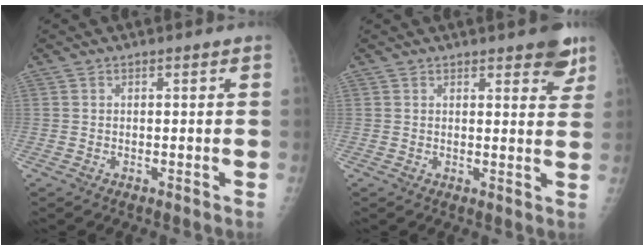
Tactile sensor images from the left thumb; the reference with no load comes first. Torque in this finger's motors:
{"motor_torque": [1.40, 0.63, 0.57, -0.14, 0.00]}